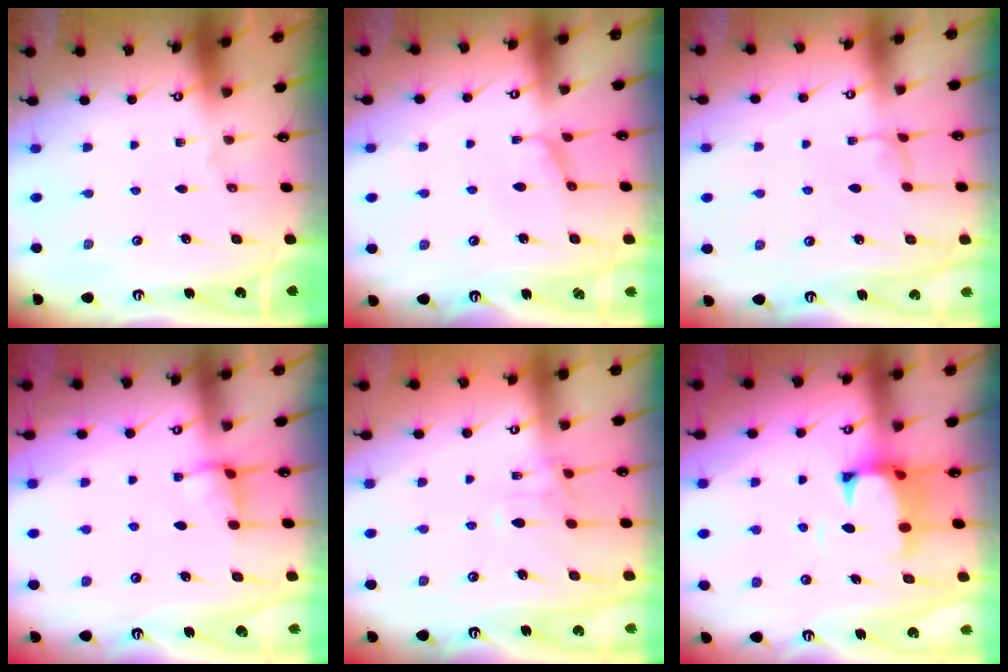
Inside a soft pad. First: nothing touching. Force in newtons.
{"total": 1.5, "press": 1.3, "slide": 0.5}
{"total": 2.4, "press": 2.4, "slide": 0.3}
{"total": 2.0, "press": 1.9, "slide": 0.7}
{"total": 1.1, "press": 0.3, "slide": 1.1}
{"total": 1.2, "press": 0.6, "slide": 1.1}